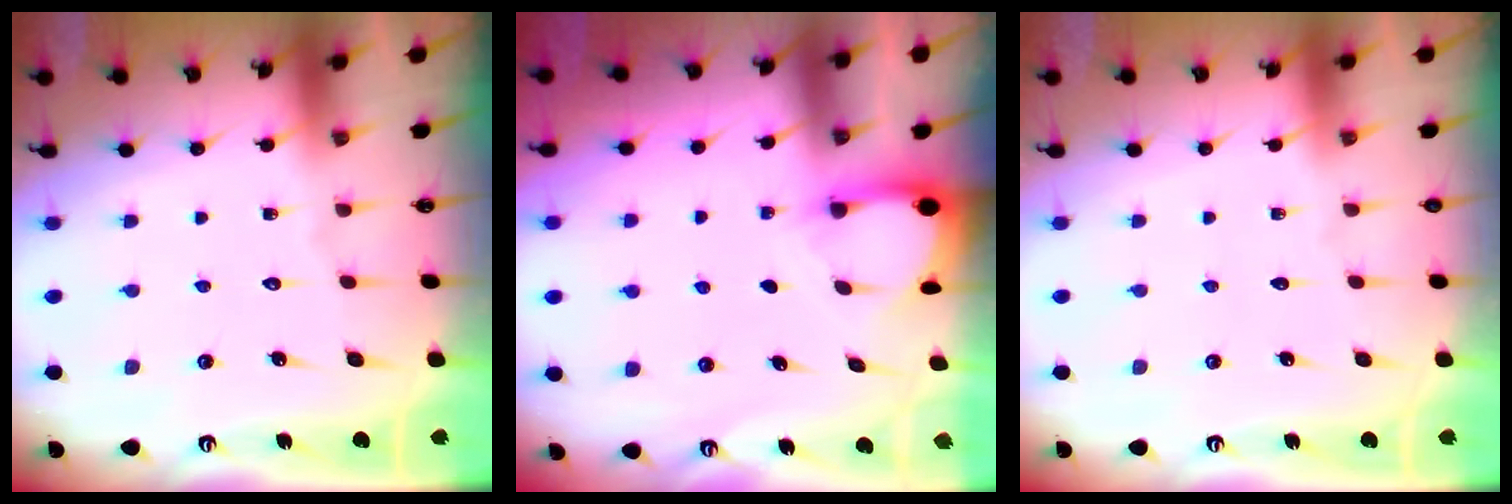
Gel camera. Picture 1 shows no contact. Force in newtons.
{"total": 3.4, "press": 3.3, "slide": 0.4}
{"total": 0.0}